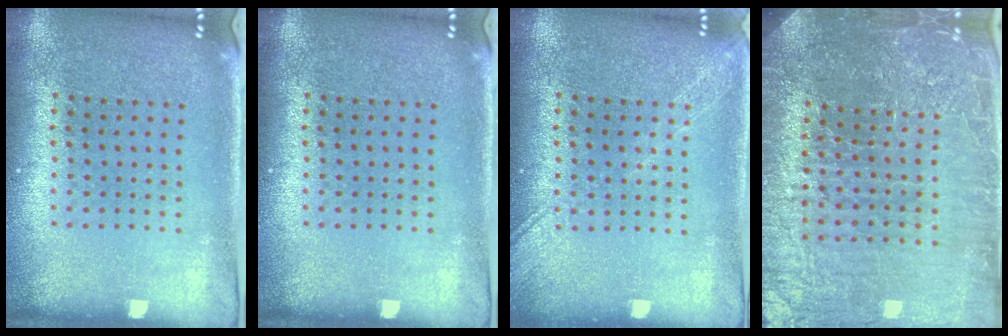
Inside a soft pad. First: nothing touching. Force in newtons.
{"total": 0.0}
{"total": 2.4, "press": 2.3, "slide": 0.4}
{"total": 5.9, "press": 5.2, "slide": 2.6}